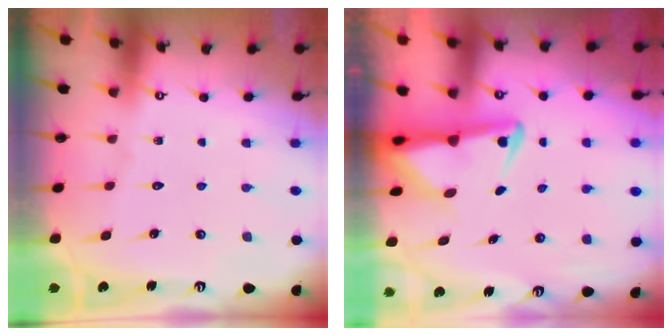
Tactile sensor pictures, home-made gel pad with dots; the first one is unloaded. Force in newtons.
{"total": 4.6, "press": 4.6, "slide": 0.9}